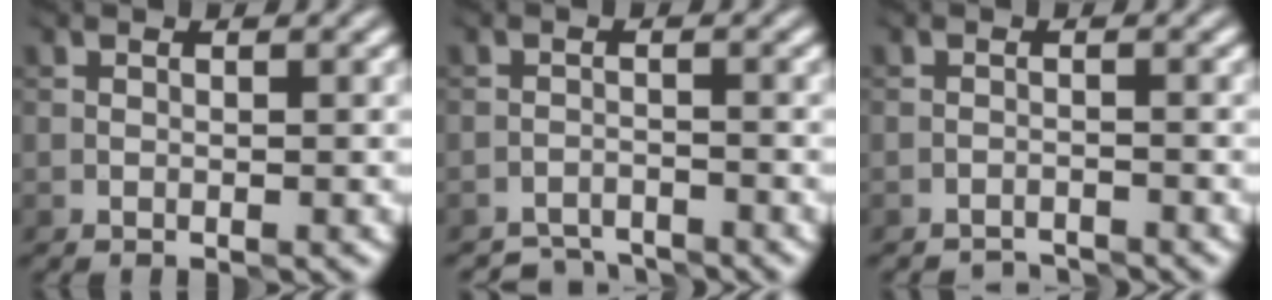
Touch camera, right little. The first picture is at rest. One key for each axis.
{"total": 3.9, "fx": -3.8, "fy": 0.8, "fz": 0.5, "tx": -0.005, "ty": -0.008, "tz": -0.071}
{"total": 2.5, "fx": -2.4, "fy": 0.2, "fz": 0.2, "tx": 0.000, "ty": -0.004, "tz": -0.048}